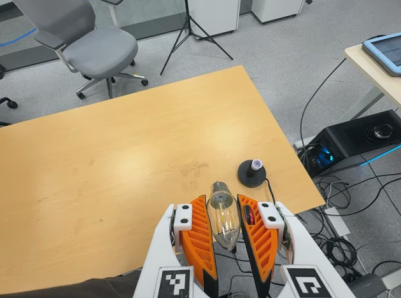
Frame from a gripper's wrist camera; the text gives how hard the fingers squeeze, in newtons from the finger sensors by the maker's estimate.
{"total": 10.7, "left": 11.7, "right": 9.8}